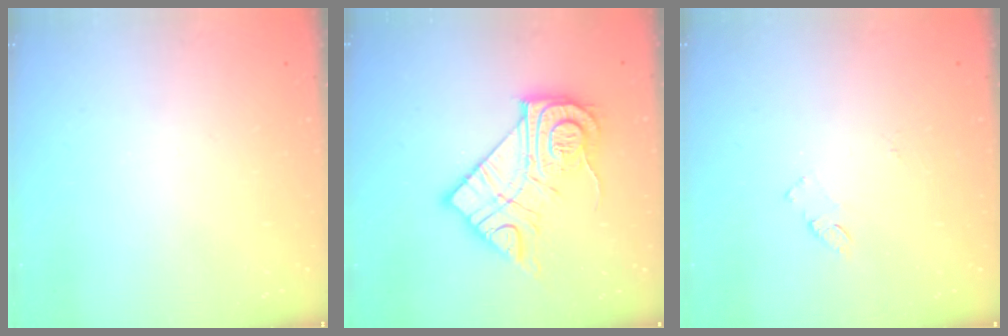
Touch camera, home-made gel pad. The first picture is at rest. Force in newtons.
{"total": 18.2, "press": 18.1, "slide": 1.2}
{"total": 6.2, "press": 6.2, "slide": 0.5}